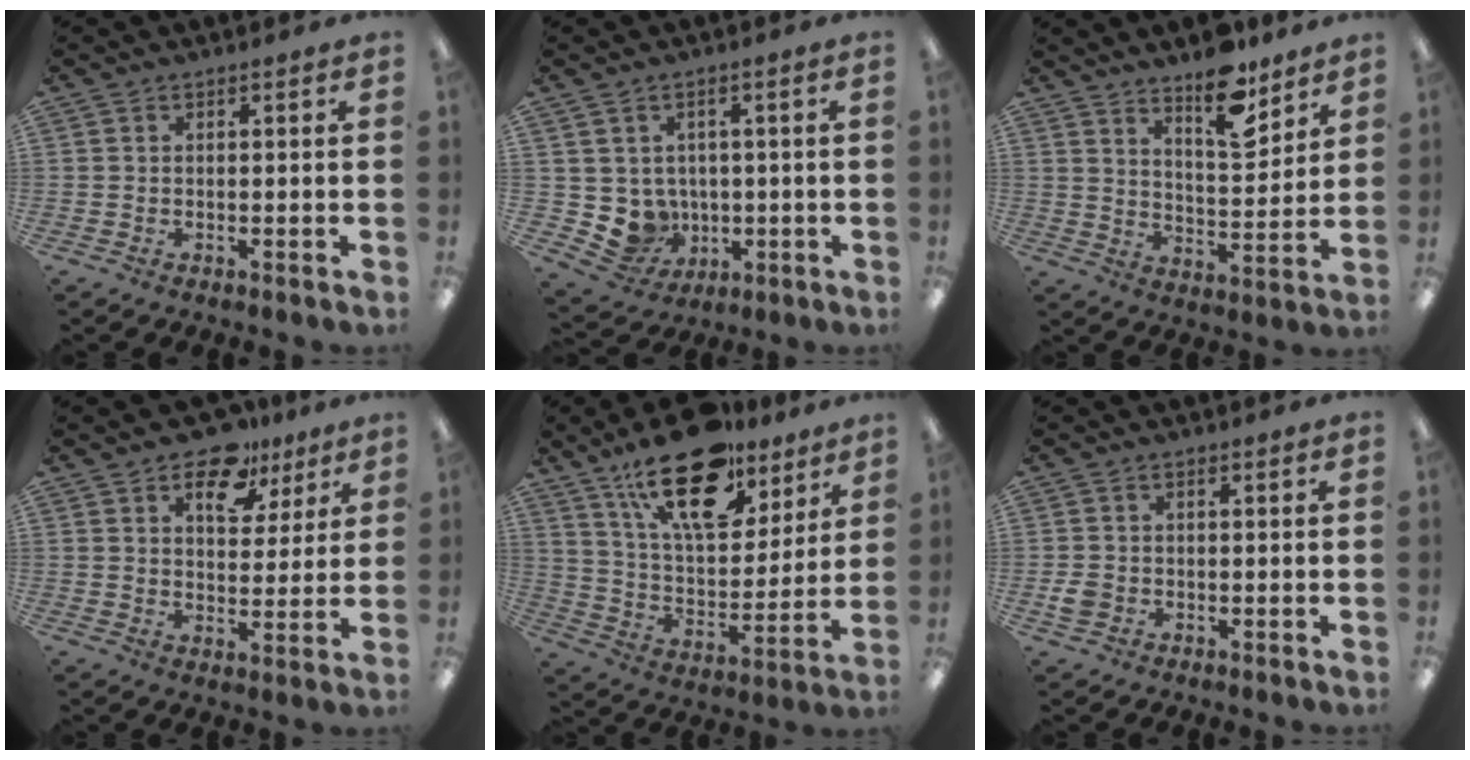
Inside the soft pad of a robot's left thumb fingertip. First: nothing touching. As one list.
[{"total": 6.6, "force": [0.9, 6.4, 1.1], "torque": [-0.040, -0.014, 0.028]}, {"total": 13.0, "force": [10.0, 4.7, 6.9], "torque": [-0.091, -0.065, 0.171]}, {"total": 11.6, "force": [7.7, 6.5, 5.7], "torque": [-0.073, -0.036, 0.134]}, {"total": 22.0, "force": [14.1, 10.1, 13.5], "torque": [-0.218, -0.070, 0.244]}, {"total": 2.8, "force": [-0.7, 2.4, 1.4], "torque": [-0.014, 0.003, -0.014]}]